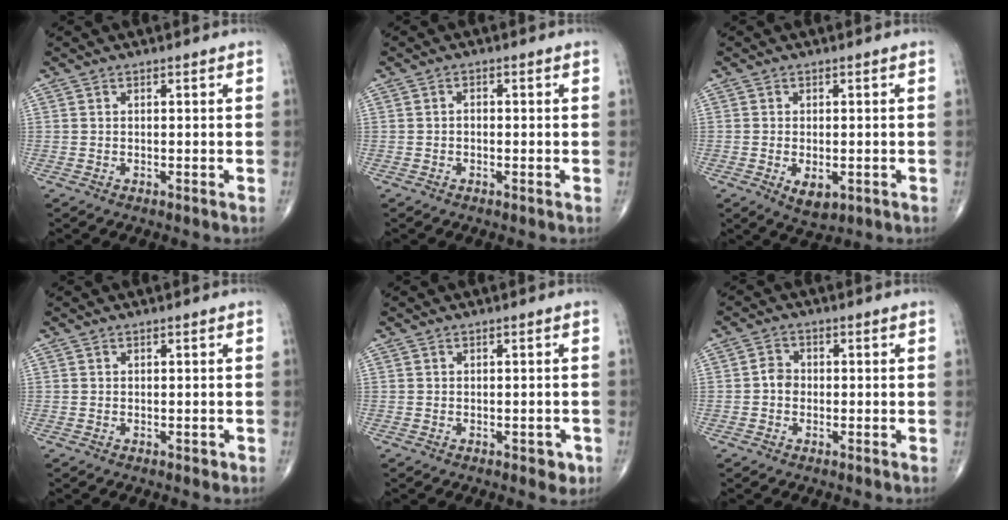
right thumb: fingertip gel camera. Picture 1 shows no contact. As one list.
[{"total": 0.9, "force": [-0.3, 0.7, 0.6], "torque": [-0.004, 0.002, -0.008]}, {"total": 4.6, "force": [-1.3, 2.6, 3.5], "torque": [-0.055, -0.006, -0.013]}, {"total": 0.7, "force": [-0.2, 0.5, 0.3], "torque": [-0.001, 0.001, -0.002]}, {"total": 2.4, "force": [-1.0, 1.5, 1.5], "torque": [-0.003, 0.002, -0.010]}, {"total": 2.7, "force": [-0.5, 2.3, 1.3], "torque": [-0.011, 0.010, -0.014]}]